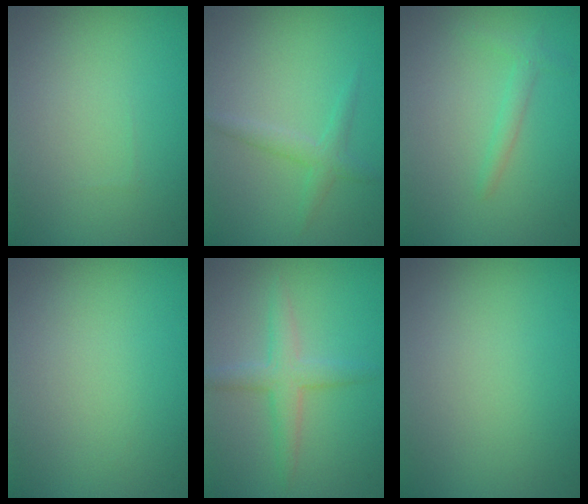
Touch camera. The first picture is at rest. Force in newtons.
{"total": 1.7, "press": 1.7, "slide": 0.1}
{"total": 1.4, "press": 1.4, "slide": 0.1}
{"total": 0.0}
{"total": 2.9, "press": 2.9, "slide": 0.1}
{"total": 0.0}